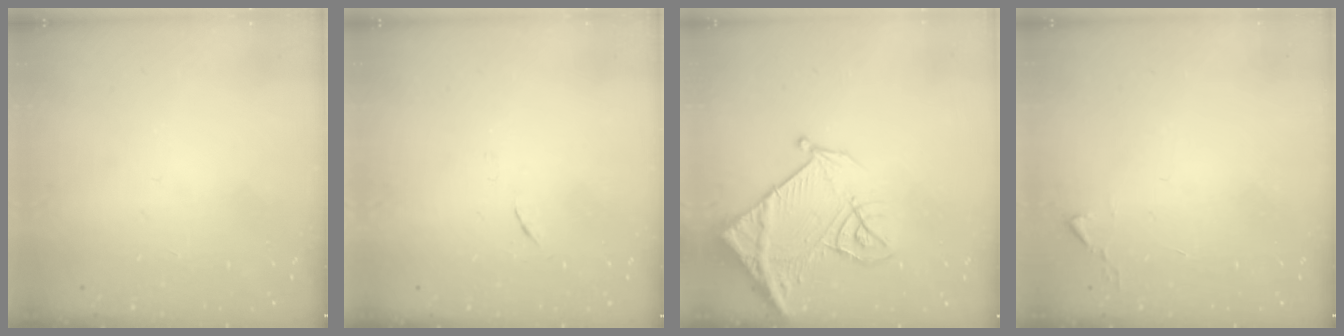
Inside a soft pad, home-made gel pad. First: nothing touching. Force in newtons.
{"total": 3.5, "press": 3.4, "slide": 0.6}
{"total": 13.7, "press": 13.6, "slide": 1.6}
{"total": 2.4, "press": 2.4, "slide": 0.3}